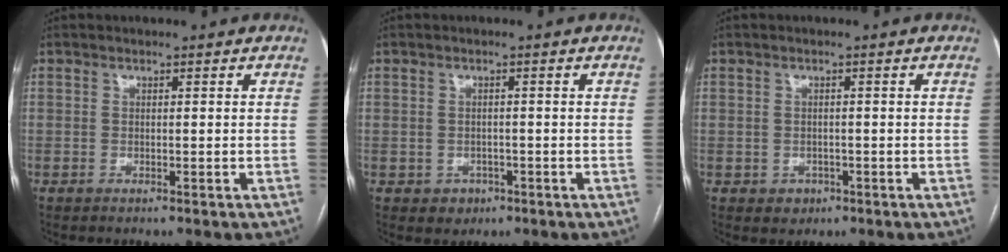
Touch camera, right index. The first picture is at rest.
{"total": 2.8, "force": [-1.1, 2.5, 0.5], "torque": [0.002, 0.007, -0.009]}
{"total": 2.5, "force": [-0.9, 2.3, 0.5], "torque": [0.002, 0.006, -0.007]}